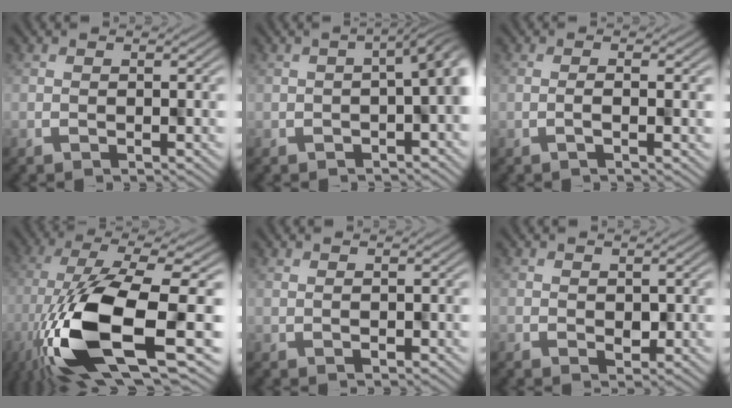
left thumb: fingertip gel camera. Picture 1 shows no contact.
{"total": 5.2, "force": [-1.4, 1.7, 4.7], "torque": [-0.058, -0.010, -0.017]}
{"total": 1.1, "force": [0.4, -0.1, 1.0], "torque": [-0.006, 0.009, -0.008]}
{"total": 15.2, "force": [-3.4, 5.4, 13.8], "torque": [-0.289, -0.019, -0.059]}
{"total": 0.9, "force": [0.9, 0.0, 0.1], "torque": [-0.003, 0.000, 0.012]}
{"total": 1.5, "force": [0.6, 1.0, 0.9], "torque": [-0.013, -0.003, 0.014]}